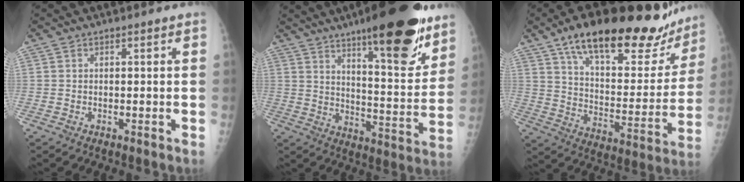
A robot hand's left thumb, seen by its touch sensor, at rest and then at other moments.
{"total": 22.7, "force": [14.7, 5.6, 16.3], "torque": [-0.200, -0.076, 0.220]}
{"total": 29.7, "force": [20.6, 10.8, 18.4], "torque": [-0.236, -0.057, 0.305]}